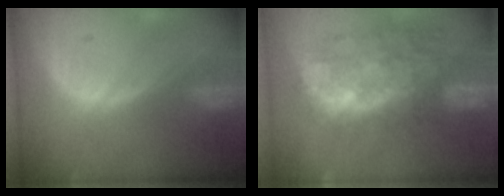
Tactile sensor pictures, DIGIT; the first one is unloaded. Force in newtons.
{"total": 11.0, "press": 10.3, "slide": 3.9}